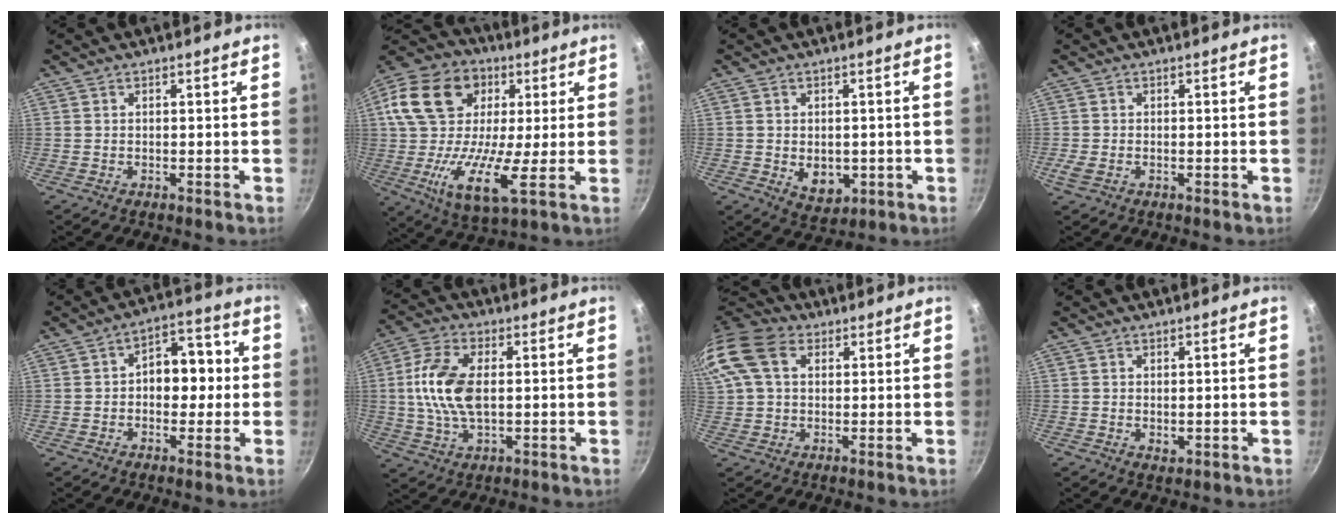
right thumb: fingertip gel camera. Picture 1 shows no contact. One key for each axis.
{"total": 23.0, "fx": 3.6, "fy": 14.6, "fz": 17.5, "tx": -0.306, "ty": 0.015, "tz": 0.042}
{"total": 6.3, "fx": -0.9, "fy": 4.7, "fz": 4.2, "tx": -0.044, "ty": -0.007, "tz": -0.001}
{"total": 2.2, "fx": -0.7, "fy": 1.5, "fz": 1.4, "tx": -0.027, "ty": -0.002, "tz": -0.013}
{"total": 9.6, "fx": 0.0, "fy": 6.7, "fz": 6.9, "tx": -0.041, "ty": 0.029, "tz": -0.010}
{"total": 12.1, "fx": 0.8, "fy": 6.7, "fz": 10.0, "tx": -0.195, "ty": 0.014, "tz": 0.010}
{"total": 16.3, "fx": 5.3, "fy": 11.6, "fz": 10.2, "tx": -0.230, "ty": 0.030, "tz": 0.086}
{"total": 1.6, "fx": 0.2, "fy": 1.1, "fz": 1.1, "tx": -0.016, "ty": -0.002, "tz": 0.004}